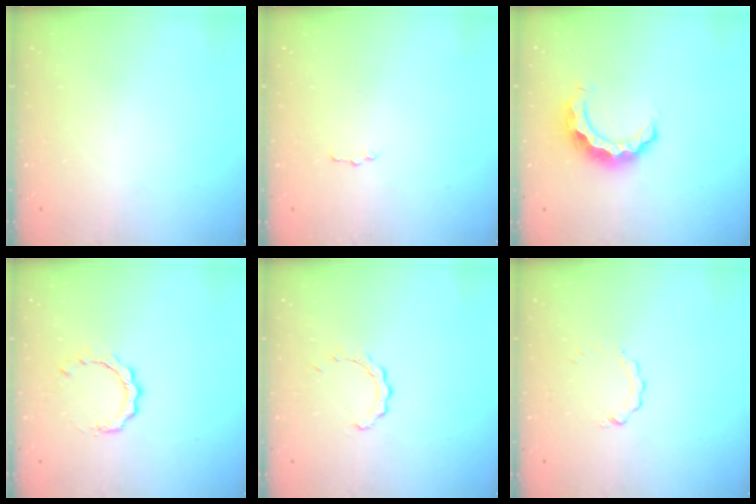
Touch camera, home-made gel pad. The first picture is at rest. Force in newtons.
{"total": 1.5, "press": 1.4, "slide": 0.3}
{"total": 8.4, "press": 8.3, "slide": 0.6}
{"total": 4.7, "press": 4.7, "slide": 0.4}
{"total": 2.2, "press": 2.2, "slide": 0.1}
{"total": 0.7, "press": 0.7, "slide": 0.1}